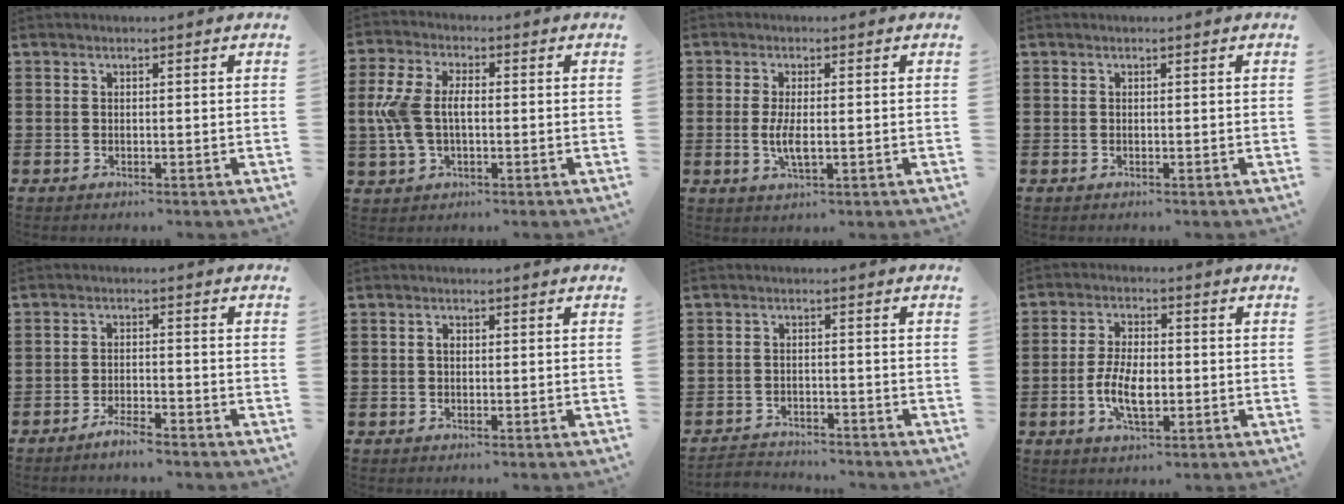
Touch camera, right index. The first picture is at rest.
{"total": 7.0, "force": [-0.2, 4.0, 5.8], "torque": [-0.154, -0.003, -0.015]}
{"total": 3.8, "force": [-0.4, 1.0, 3.6], "torque": [-0.078, -0.006, -0.012]}
{"total": 0.0}
{"total": 3.0, "force": [-2.7, 0.2, 1.1], "torque": [-0.027, 0.004, -0.055]}
{"total": 1.1, "force": [0.1, 0.7, 0.8], "torque": [-0.018, 0.003, 0.001]}
{"total": 2.6, "force": [-2.5, 0.3, -0.3], "torque": [-0.004, 0.000, -0.056]}
{"total": 6.6, "force": [-1.5, 3.1, 5.6], "torque": [-0.125, 0.000, -0.033]}